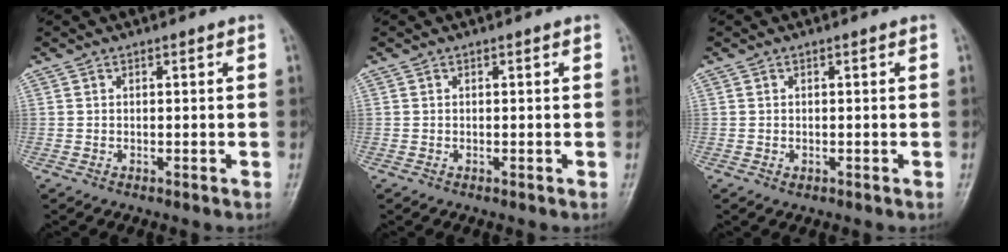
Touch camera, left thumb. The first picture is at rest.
{"total": 0.0}
{"total": 0.9, "force": [-0.2, 0.6, 0.7], "torque": [-0.012, 0.006, 0.000]}